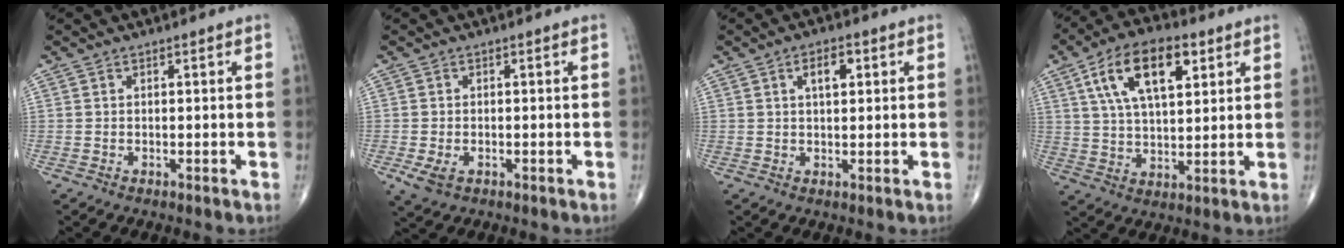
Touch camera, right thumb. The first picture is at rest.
{"total": 3.4, "force": [-1.1, 2.2, 2.4], "torque": [-0.051, -0.002, -0.014]}
{"total": 4.0, "force": [1.4, 1.9, 3.2], "torque": [-0.048, 0.002, 0.022]}
{"total": 14.9, "force": [6.2, 7.2, 11.5], "torque": [-0.187, -0.005, 0.107]}